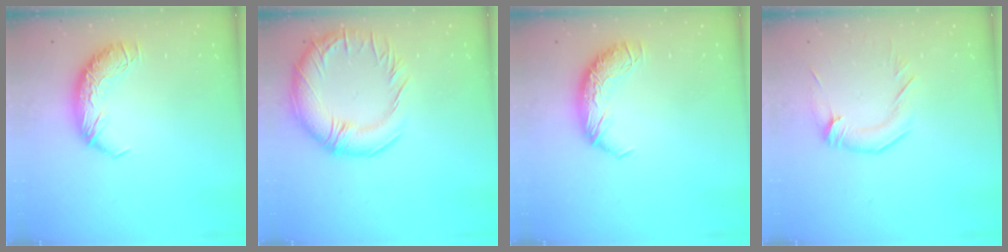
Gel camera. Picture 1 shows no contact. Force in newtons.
{"total": 8.1, "press": 7.8, "slide": 2.2}
{"total": 0.0}
{"total": 0.9, "press": 0.7, "slide": 0.6}